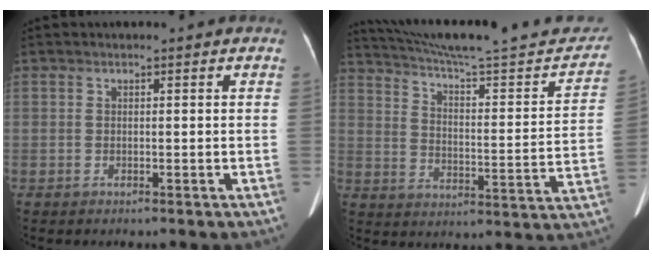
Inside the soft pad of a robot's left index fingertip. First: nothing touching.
{"total": 27.3, "force": [24.7, 3.0, 11.4], "torque": [-0.167, -0.043, 0.328]}